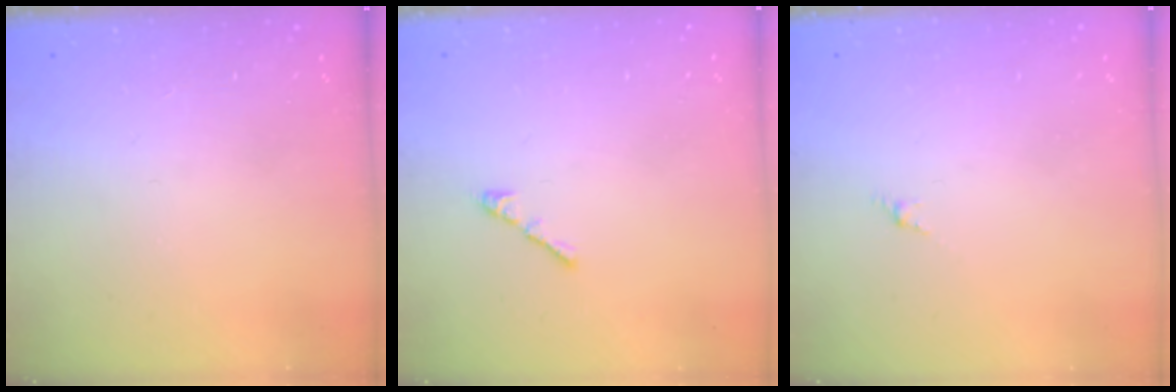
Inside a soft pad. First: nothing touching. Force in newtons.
{"total": 3.0, "press": 2.9, "slide": 0.8}
{"total": 1.1, "press": 1.0, "slide": 0.5}